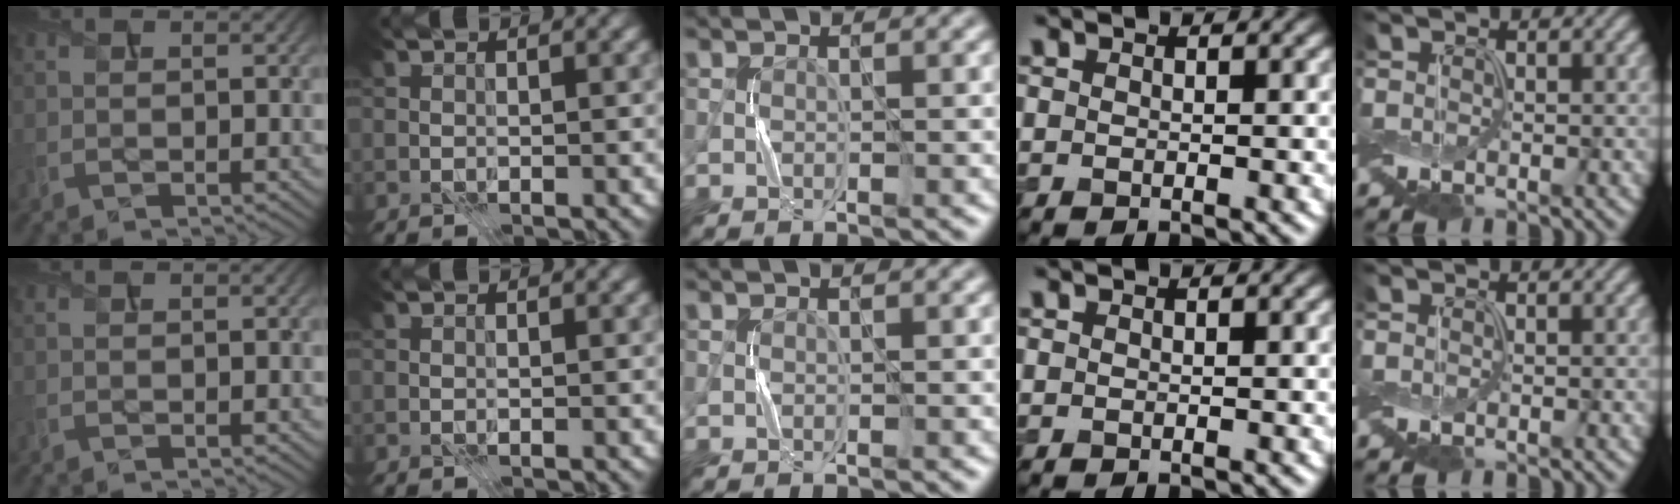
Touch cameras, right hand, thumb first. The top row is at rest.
{}